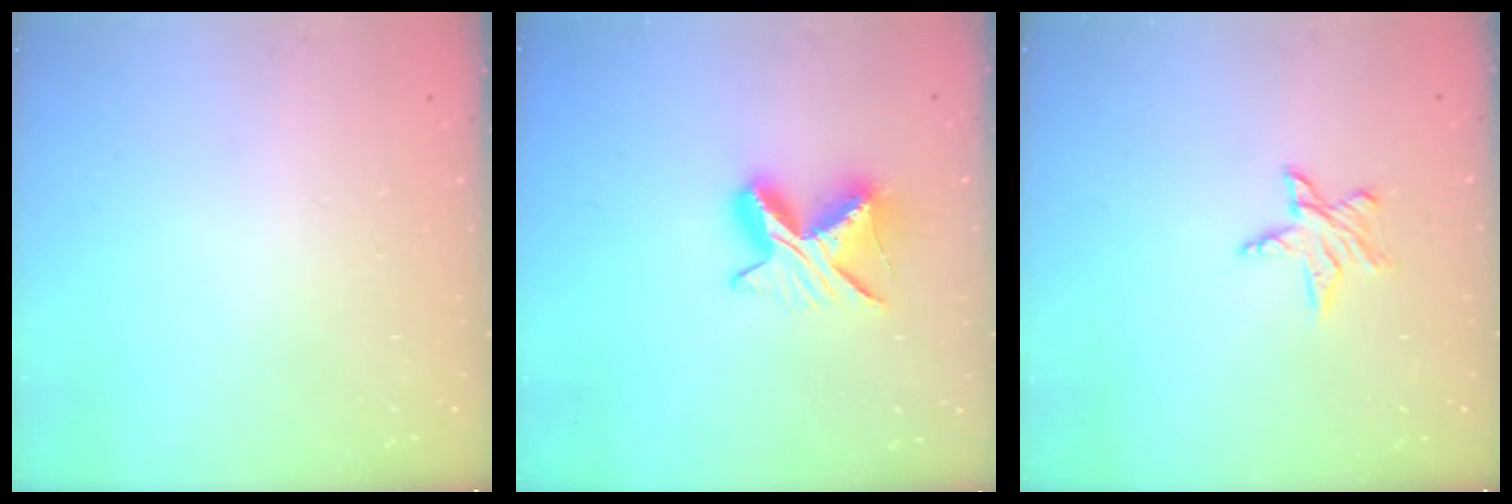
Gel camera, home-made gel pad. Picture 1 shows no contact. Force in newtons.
{"total": 9.3, "press": 9.3, "slide": 0.2}
{"total": 4.7, "press": 4.7, "slide": 0.5}